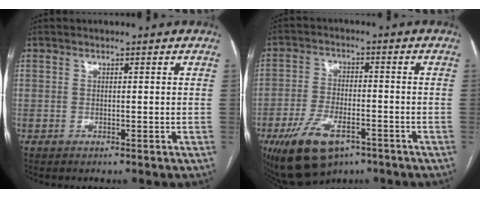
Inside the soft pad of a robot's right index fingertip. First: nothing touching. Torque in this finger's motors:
{"motor_torque": [1.16, -0.97, 0.53, 0.11]}